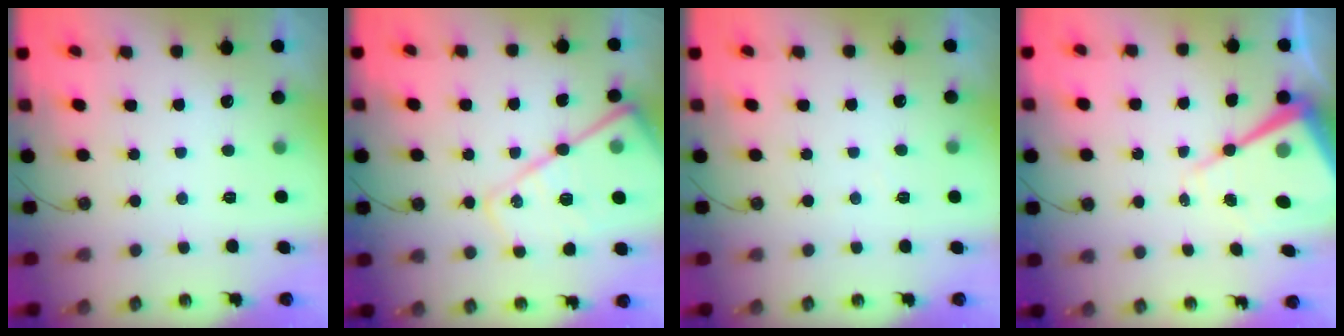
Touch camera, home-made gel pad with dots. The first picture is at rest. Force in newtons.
{"total": 18.7, "press": 18.6, "slide": 1.9}
{"total": 3.1, "press": 3.0, "slide": 0.5}
{"total": 14.8, "press": 14.7, "slide": 1.6}